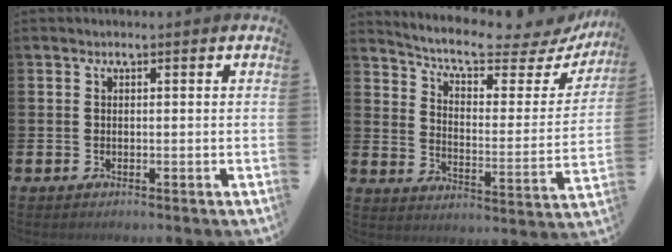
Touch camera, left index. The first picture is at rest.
{"total": 7.4, "force": [6.6, 1.6, 2.9], "torque": [-0.075, -0.054, 0.105]}